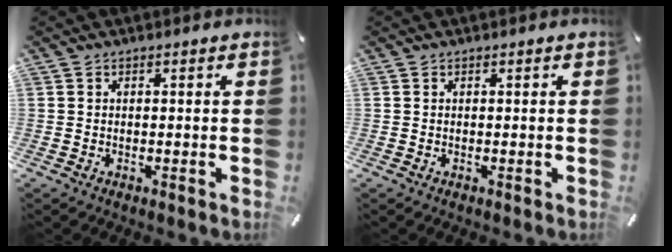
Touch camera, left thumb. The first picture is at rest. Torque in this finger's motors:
{"motor_torque": [-0.05, -0.05, -0.03, 0.08, 0.00]}